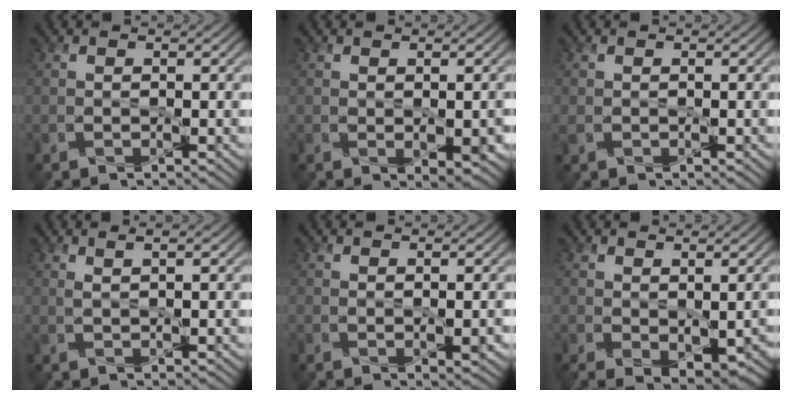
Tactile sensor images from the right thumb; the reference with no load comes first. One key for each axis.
{"total": 2.7, "fx": -0.4, "fy": 1.4, "fz": 2.3, "tx": -0.037, "ty": -0.012, "tz": 0.003}
{"total": 1.0, "fx": -0.2, "fy": 0.9, "fz": 0.4, "tx": -0.014, "ty": -0.005, "tz": -0.004}
{"total": 1.9, "fx": 1.1, "fy": 0.4, "fz": 1.5, "tx": -0.023, "ty": -0.004, "tz": 0.016}
{"total": 1.3, "fx": -0.1, "fy": 0.5, "fz": 1.2, "tx": -0.019, "ty": -0.005, "tz": 0.003}
{"total": 4.5, "fx": -1.0, "fy": 2.5, "fz": 3.6, "tx": -0.063, "ty": -0.028, "tz": 0.005}